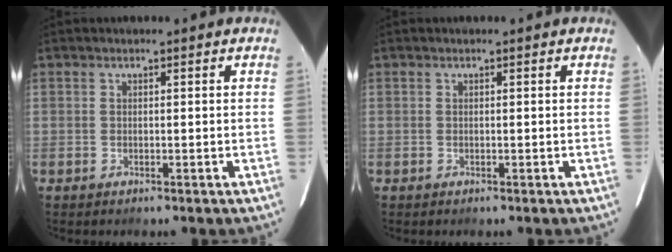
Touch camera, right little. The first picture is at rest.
{"total": 0.0}